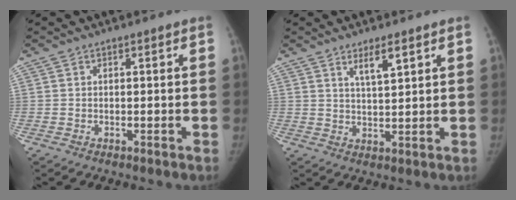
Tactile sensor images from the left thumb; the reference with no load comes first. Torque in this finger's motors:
{"motor_torque": [0.14, 0.20, 0.13, 0.19, 0.01]}